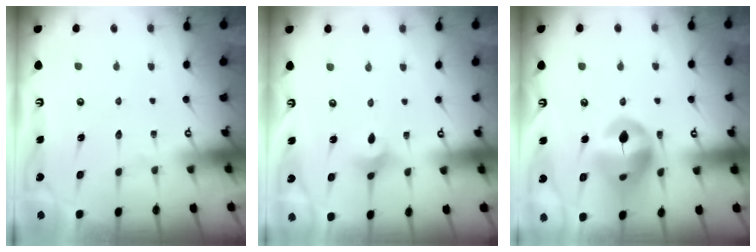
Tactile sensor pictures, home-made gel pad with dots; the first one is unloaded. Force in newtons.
{"total": 3.6, "press": 3.5, "slide": 0.6}
{"total": 14.6, "press": 14.5, "slide": 1.6}